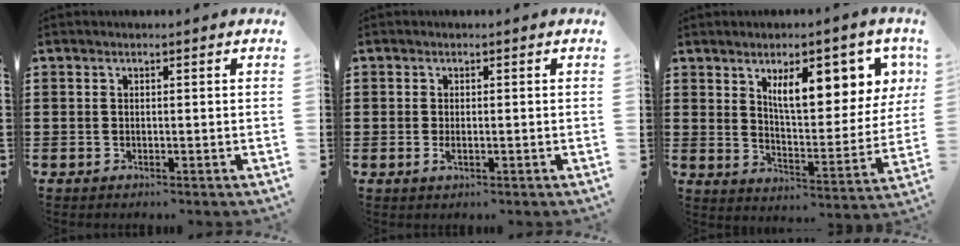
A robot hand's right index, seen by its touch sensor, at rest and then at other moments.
{"total": 0.9, "force": [-0.3, 0.4, 0.7], "torque": [-0.014, -0.003, -0.004]}
{"total": 10.9, "force": [5.8, 4.1, 8.2], "torque": [-0.126, -0.016, 0.094]}